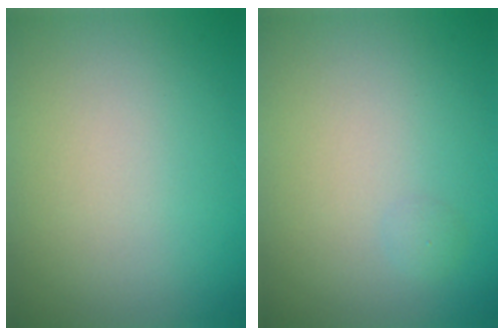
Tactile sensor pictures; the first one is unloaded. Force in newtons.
{"total": 0.7, "press": 0.7, "slide": 0.1}